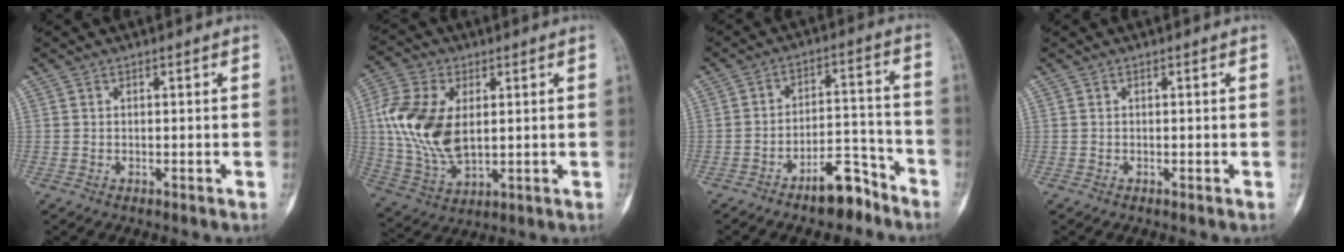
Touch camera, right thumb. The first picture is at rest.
{"total": 15.5, "force": [2.1, 9.2, 12.3], "torque": [-0.250, -0.006, 0.046]}
{"total": 9.0, "force": [-6.5, 3.8, 5.0], "torque": [-0.058, 0.066, -0.107]}
{"total": 0.0}